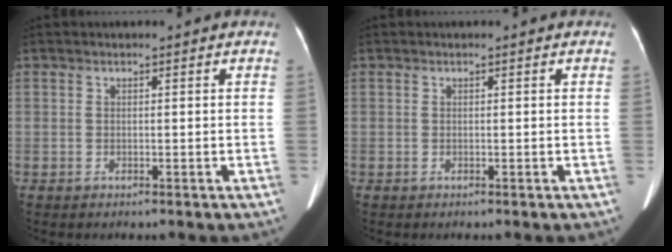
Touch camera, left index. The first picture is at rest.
{"total": 0.0}